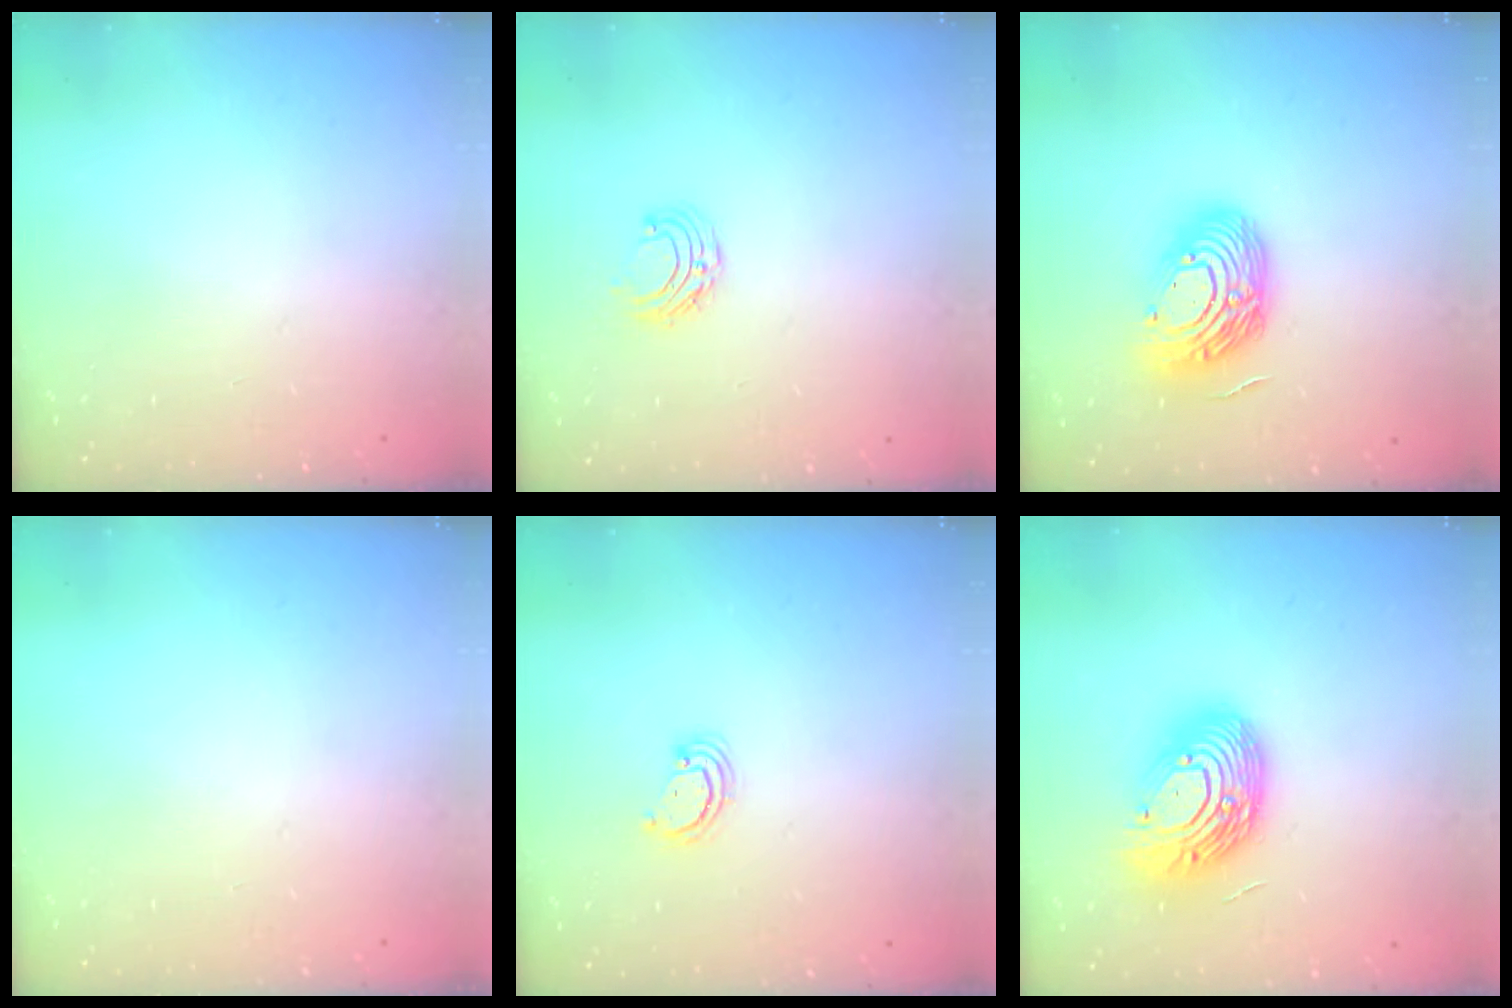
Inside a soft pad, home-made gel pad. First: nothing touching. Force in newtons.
{"total": 5.9, "press": 5.8, "slide": 0.7}
{"total": 16.1, "press": 16.0, "slide": 1.8}
{"total": 0.0}
{"total": 2.9, "press": 2.8, "slide": 0.3}
{"total": 17.8, "press": 17.7, "slide": 1.4}